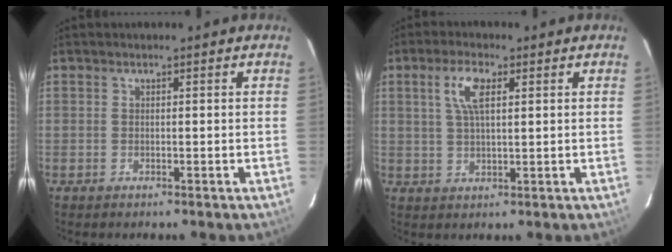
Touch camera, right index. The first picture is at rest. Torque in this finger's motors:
{"motor_torque": [0.27, -0.04, 0.31, 0.10]}